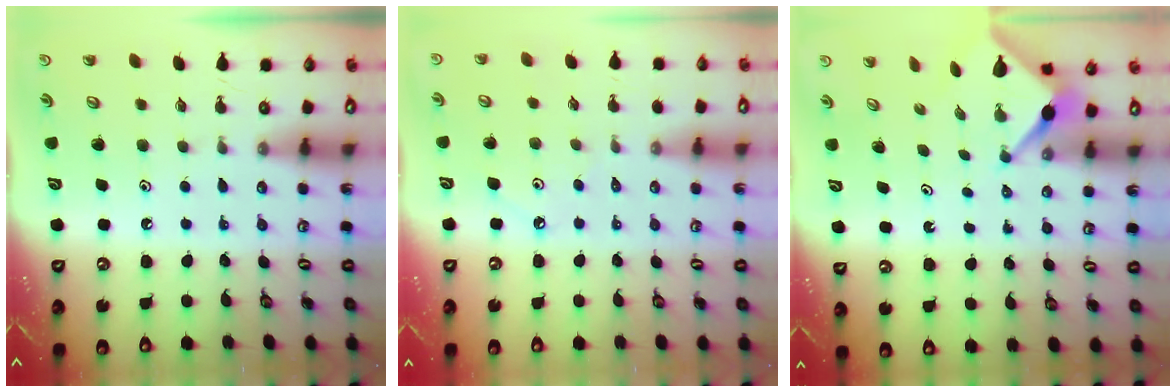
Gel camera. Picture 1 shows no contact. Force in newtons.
{"total": 1.7, "press": 1.6, "slide": 0.3}
{"total": 3.1, "press": 3.1, "slide": 0.2}